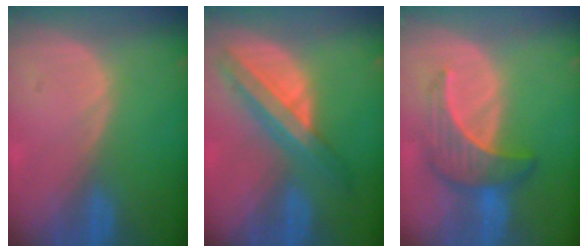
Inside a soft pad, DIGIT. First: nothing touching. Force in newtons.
{"total": 8.2, "press": 6.9, "slide": 4.4}
{"total": 6.8, "press": 6.4, "slide": 2.2}